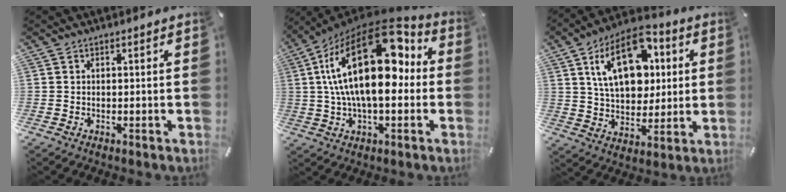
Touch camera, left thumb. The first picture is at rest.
{"total": 25.9, "force": [5.4, 13.3, 21.5], "torque": [-0.375, -0.030, 0.091]}
{"total": 18.9, "force": [6.2, 12.1, 13.1], "torque": [-0.226, -0.010, 0.106]}